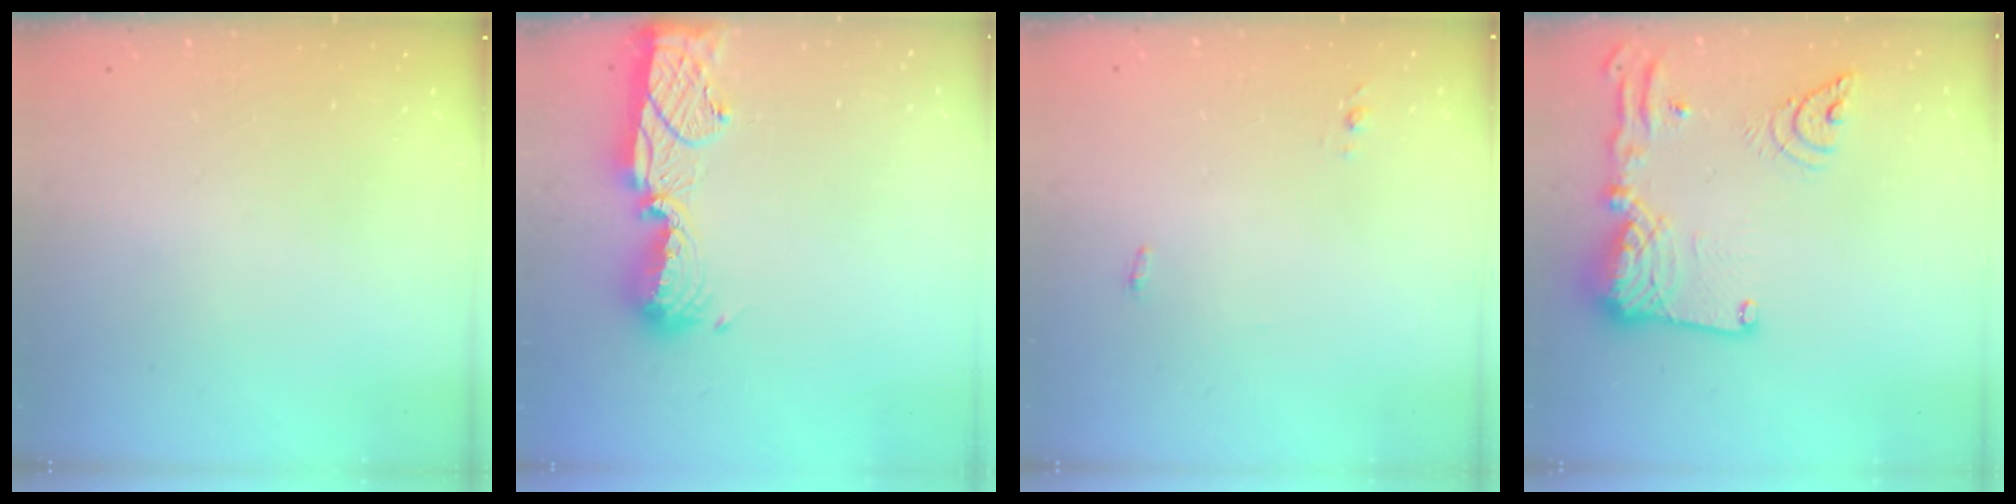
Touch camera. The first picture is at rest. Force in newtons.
{"total": 13.4, "press": 13.3, "slide": 1.0}
{"total": 3.4, "press": 3.2, "slide": 1.1}
{"total": 20.1, "press": 19.9, "slide": 2.3}